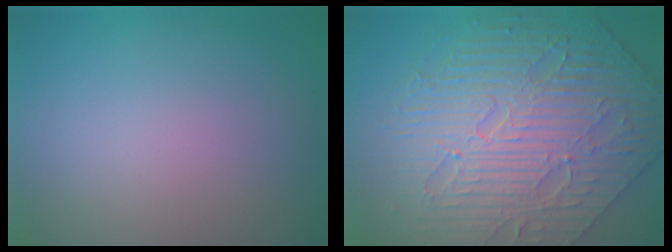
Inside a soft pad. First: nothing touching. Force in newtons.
{"total": 8.6, "press": 6.8, "slide": 5.2}